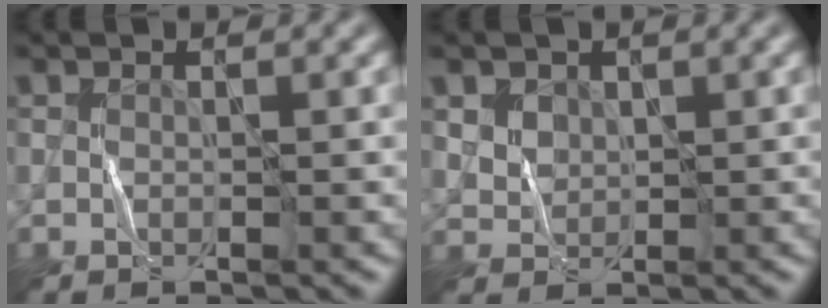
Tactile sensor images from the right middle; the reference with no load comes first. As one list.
[{"total": 3.1, "force": [1.6, 2.2, 1.3], "torque": [-0.044, 0.000, 0.045]}]